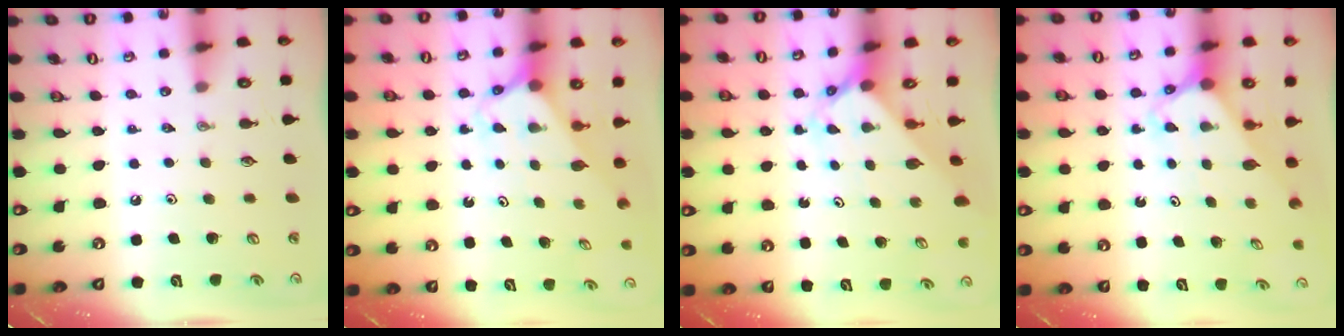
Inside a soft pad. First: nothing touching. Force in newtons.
{"total": 2.5, "press": 2.5, "slide": 0.2}
{"total": 2.4, "press": 2.4, "slide": 0.2}
{"total": 2.6, "press": 2.6, "slide": 0.2}